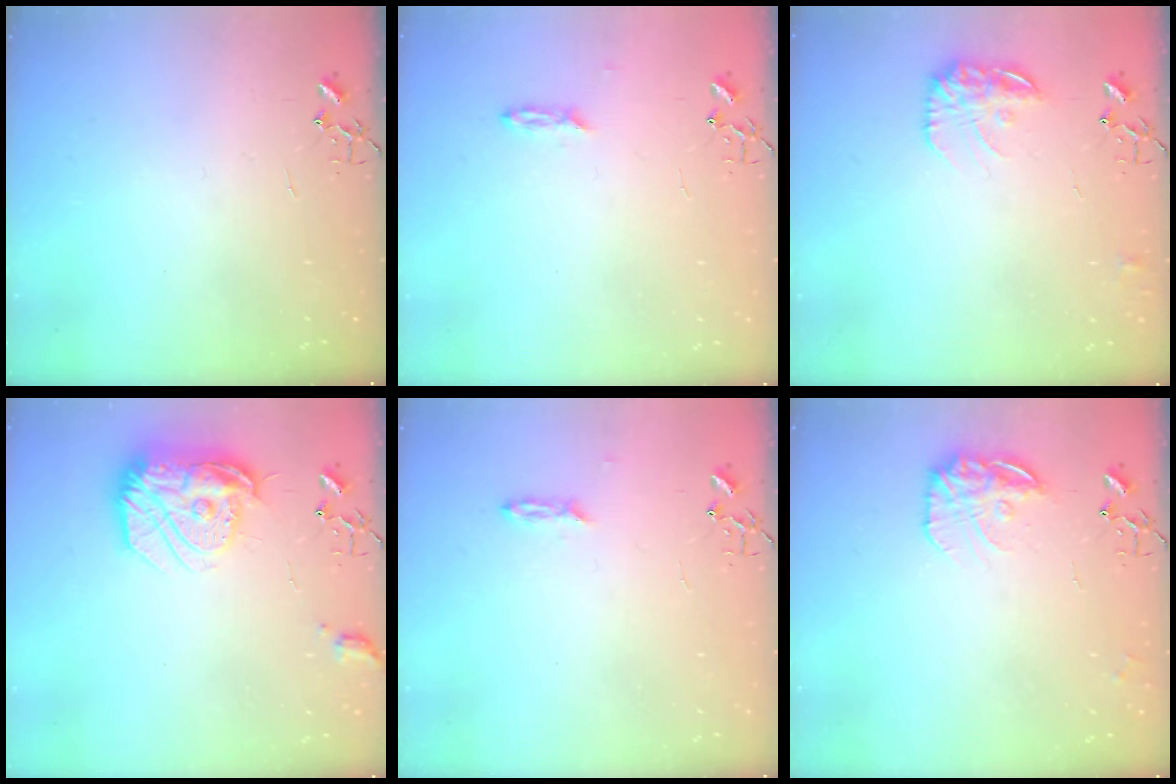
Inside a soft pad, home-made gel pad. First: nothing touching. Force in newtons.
{"total": 2.3, "press": 2.2, "slide": 0.4}
{"total": 12.1, "press": 12.1, "slide": 0.5}
{"total": 17.7, "press": 17.6, "slide": 1.4}
{"total": 2.3, "press": 2.2, "slide": 0.4}
{"total": 13.7, "press": 13.7, "slide": 0.9}